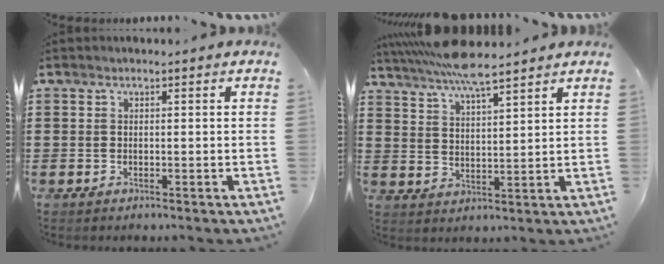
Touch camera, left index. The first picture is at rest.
{"total": 6.8, "force": [6.0, 0.4, 3.4], "torque": [-0.082, -0.020, 0.107]}